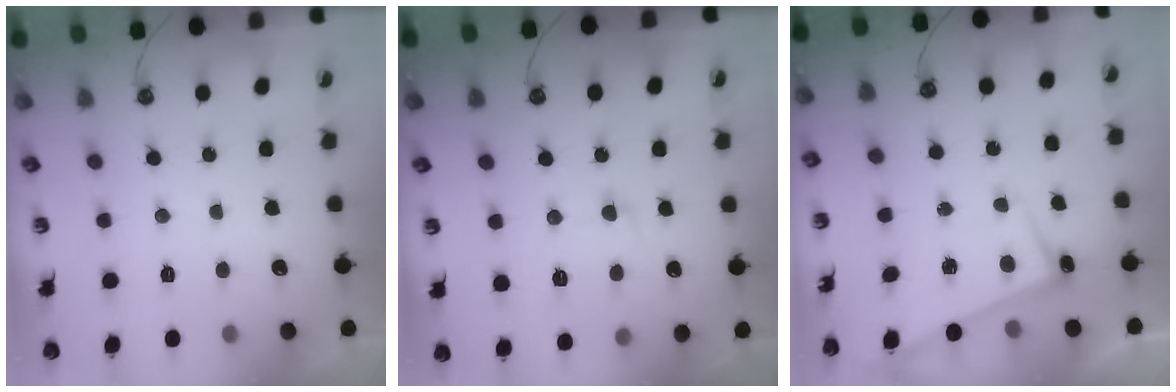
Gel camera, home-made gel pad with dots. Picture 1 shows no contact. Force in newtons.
{"total": 0.9, "press": 0.2, "slide": 0.9}
{"total": 2.7, "press": 2.6, "slide": 0.5}